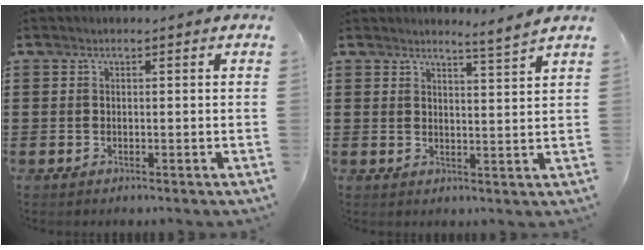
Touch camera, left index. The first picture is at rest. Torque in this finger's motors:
{"motor_torque": [0.07, 0.15, -0.02, 0.00]}